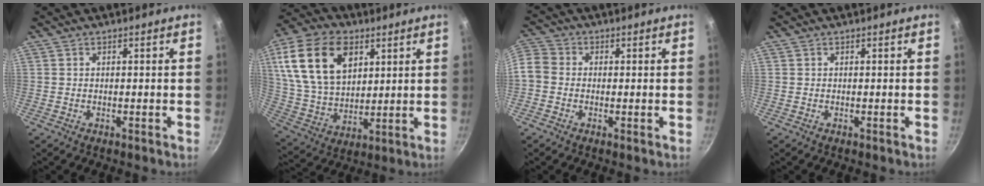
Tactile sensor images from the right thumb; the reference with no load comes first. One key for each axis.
{"total": 19.9, "fx": 7.4, "fy": 13.0, "fz": 13.1, "tx": -0.226, "ty": -0.013, "tz": 0.143}
{"total": 8.2, "fx": -1.0, "fy": 7.1, "fz": 3.9, "tx": -0.089, "ty": 0.027, "tz": -0.036}
{"total": 0.0}